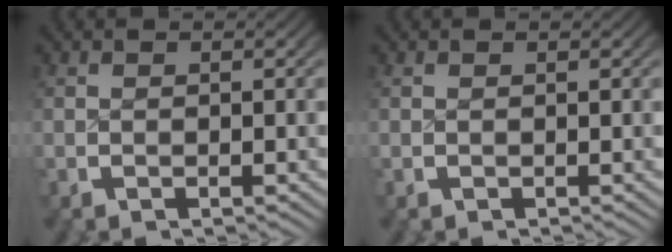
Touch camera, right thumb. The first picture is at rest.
{"total": 0.6, "force": [0.3, -0.3, -0.4], "torque": [0.007, 0.000, 0.006]}